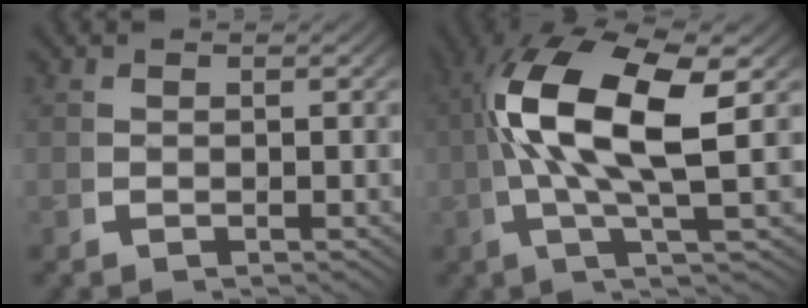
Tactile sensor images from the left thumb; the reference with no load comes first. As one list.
[{"total": 12.1, "force": [1.7, 5.1, 10.8], "torque": [-0.221, -0.017, 0.032]}]